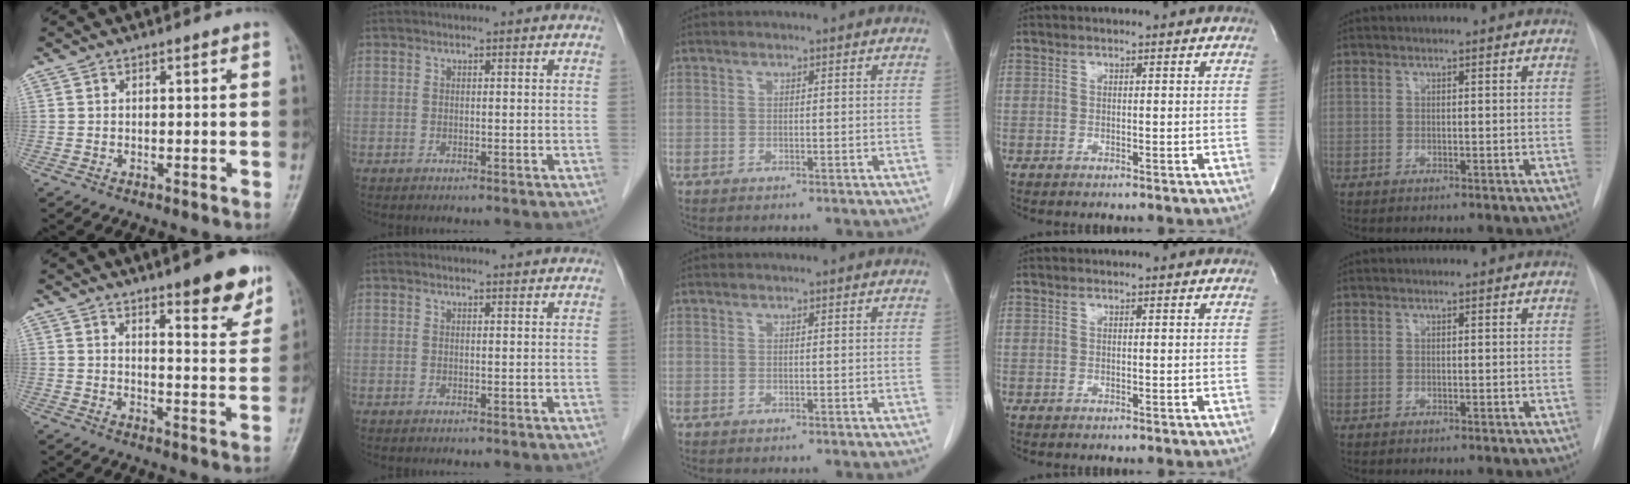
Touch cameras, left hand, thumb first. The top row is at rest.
{"thumb": {"total": 10.2, "force": [6.9, 2.4, 7.1], "torque": [-0.067, -0.041, 0.092]}, "index": {"total": 2.5, "force": [2.5, 0.2, 0.4], "torque": [-0.012, 0.004, 0.027]}}